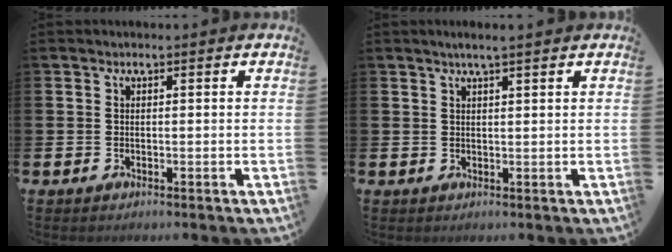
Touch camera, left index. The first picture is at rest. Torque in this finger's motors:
{"motor_torque": [0.44, -0.41, 0.22, 0.09]}